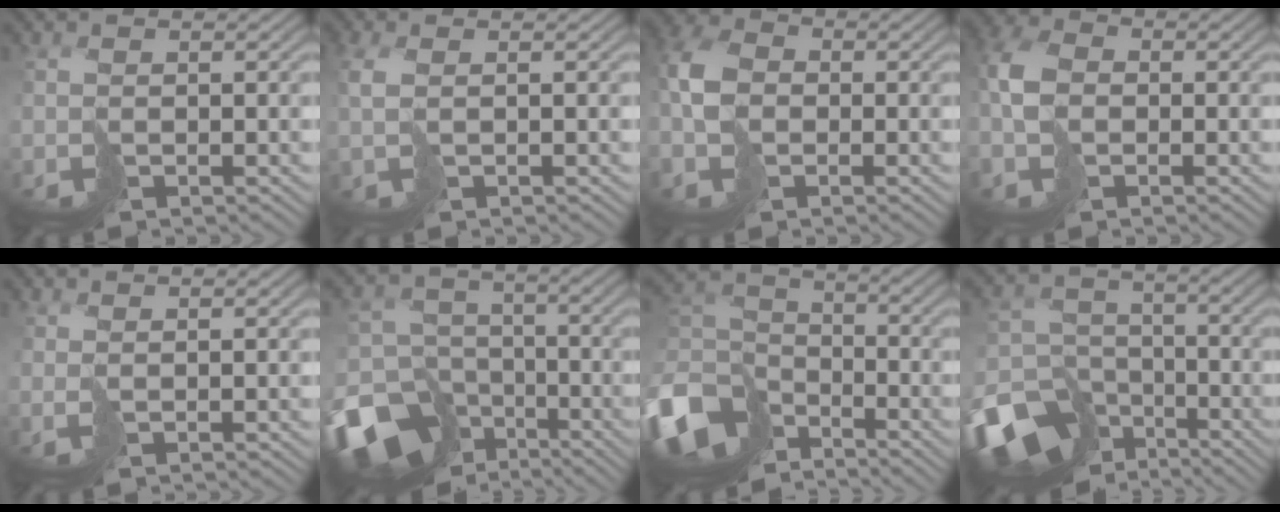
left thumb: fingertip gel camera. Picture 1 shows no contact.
{"total": 1.8, "force": [0.6, 0.5, 1.6], "torque": [-0.040, 0.002, 0.012]}
{"total": 6.1, "force": [-0.9, 4.6, 4.0], "torque": [-0.109, -0.001, -0.024]}
{"total": 5.5, "force": [-0.7, 4.0, 3.7], "torque": [-0.100, 0.000, -0.021]}
{"total": 0.8, "force": [0.5, 0.1, 0.6], "torque": [-0.016, -0.001, 0.011]}
{"total": 16.6, "force": [-9.9, 12.1, 5.6], "torque": [-0.168, -0.062, -0.146]}
{"total": 12.4, "force": [-7.0, 8.3, 6.0], "torque": [-0.189, -0.025, -0.138]}
{"total": 15.3, "force": [-10.1, 10.3, 5.3], "torque": [-0.156, -0.057, -0.141]}